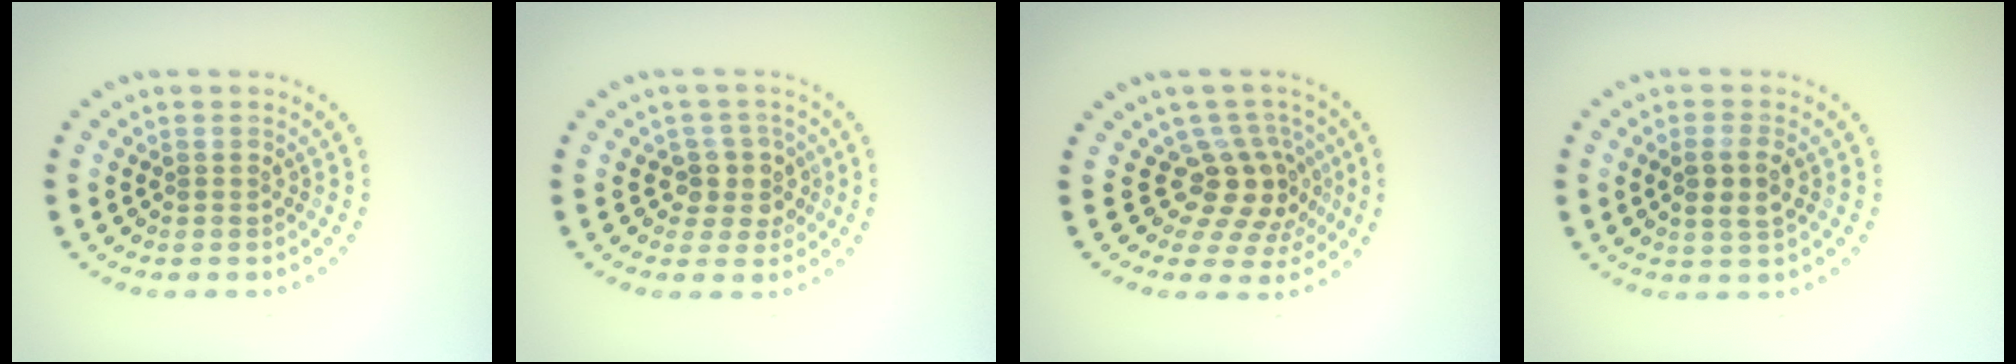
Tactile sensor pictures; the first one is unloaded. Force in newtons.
{"total": 2.9, "press": 2.4, "slide": 1.6}
{"total": 4.2, "press": 3.0, "slide": 3.0}
{"total": 2.2, "press": 2.1, "slide": 0.7}